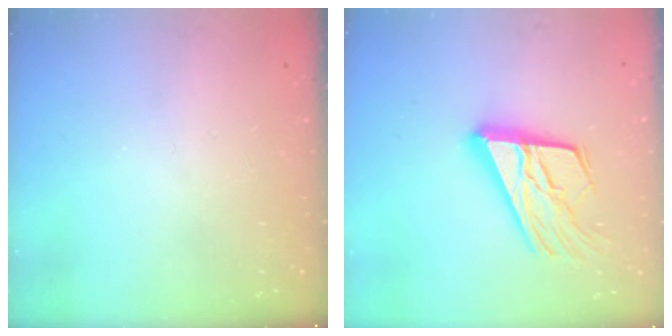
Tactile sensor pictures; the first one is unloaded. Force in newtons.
{"total": 19.1, "press": 19.0, "slide": 2.5}